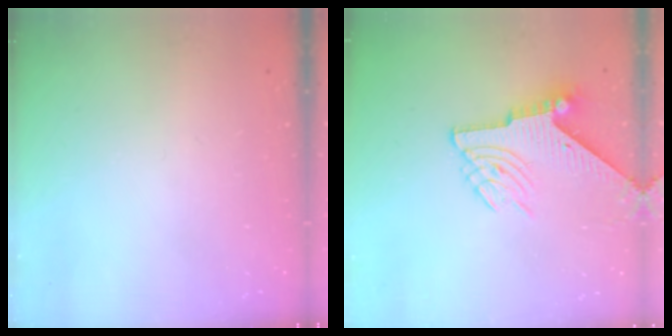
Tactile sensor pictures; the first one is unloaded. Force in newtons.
{"total": 7.4, "press": 7.3, "slide": 0.9}